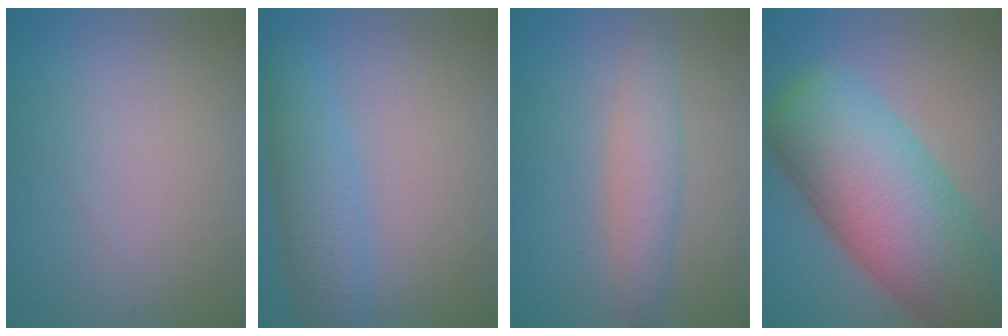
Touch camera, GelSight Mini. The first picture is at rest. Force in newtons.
{"total": 4.3, "press": 4.3, "slide": 0.1}
{"total": 3.2, "press": 3.2, "slide": 0.2}
{"total": 15.0, "press": 14.9, "slide": 0.6}